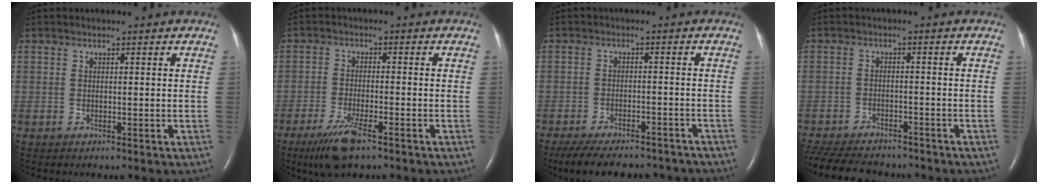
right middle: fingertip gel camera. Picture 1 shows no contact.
{"total": 6.5, "force": [-4.3, 1.0, 4.8], "torque": [-0.102, -0.016, -0.075]}
{"total": 16.6, "force": [-14.4, 4.9, 6.5], "torque": [-0.137, -0.012, -0.190]}
{"total": 15.0, "force": [-13.0, 4.6, 6.0], "torque": [-0.152, -0.020, -0.184]}